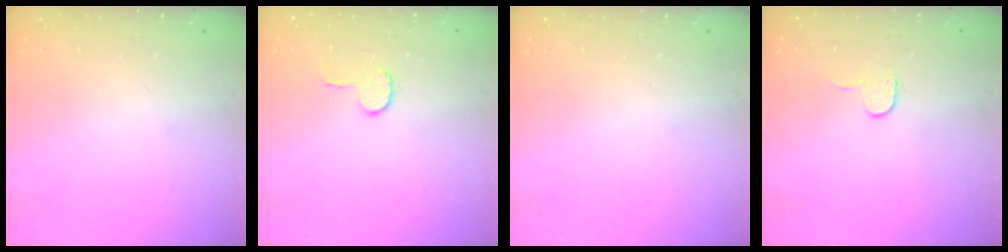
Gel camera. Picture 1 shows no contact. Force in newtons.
{"total": 5.9, "press": 5.9, "slide": 0.4}
{"total": 0.0}
{"total": 5.0, "press": 4.9, "slide": 0.5}